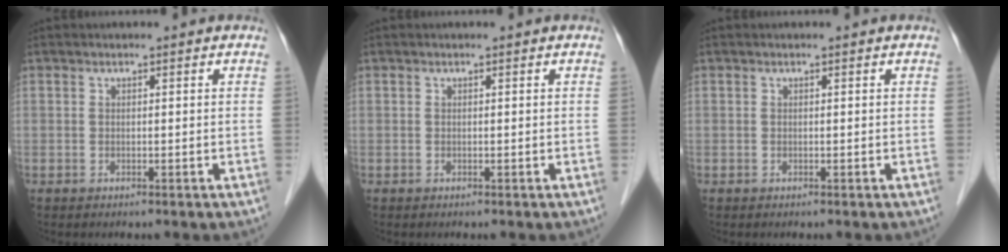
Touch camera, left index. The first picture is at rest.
{"total": 0.0}
{"total": 0.0}